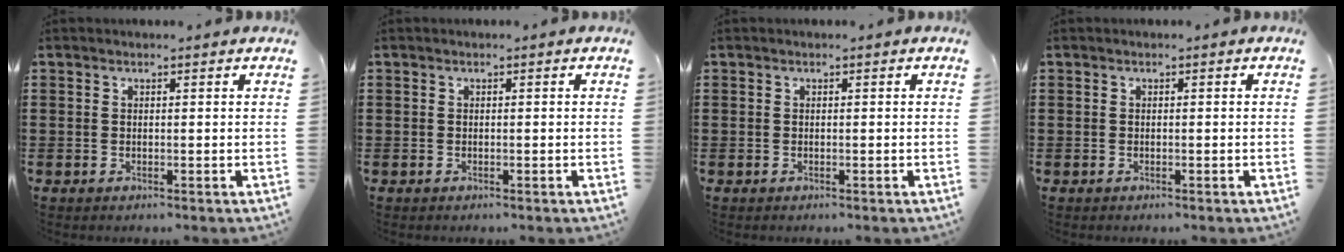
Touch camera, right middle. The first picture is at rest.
{"total": 0.0}
{"total": 0.0}
{"total": 0.0}